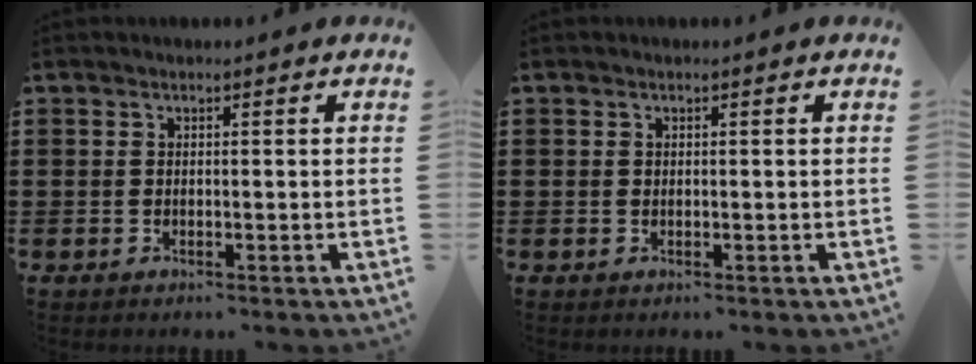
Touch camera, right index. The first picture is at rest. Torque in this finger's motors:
{"motor_torque": [0.16, -0.12, 0.01, 0.02]}